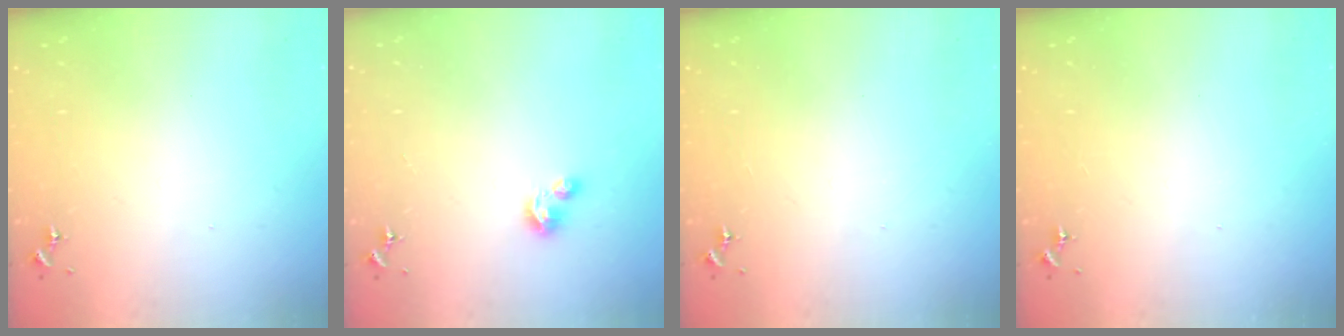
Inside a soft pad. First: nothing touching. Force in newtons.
{"total": 3.5, "press": 3.5, "slide": 0.3}
{"total": 0.0}
{"total": 0.0}